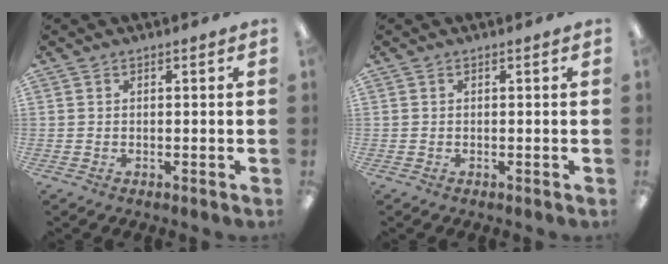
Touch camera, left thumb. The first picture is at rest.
{"total": 0.0}